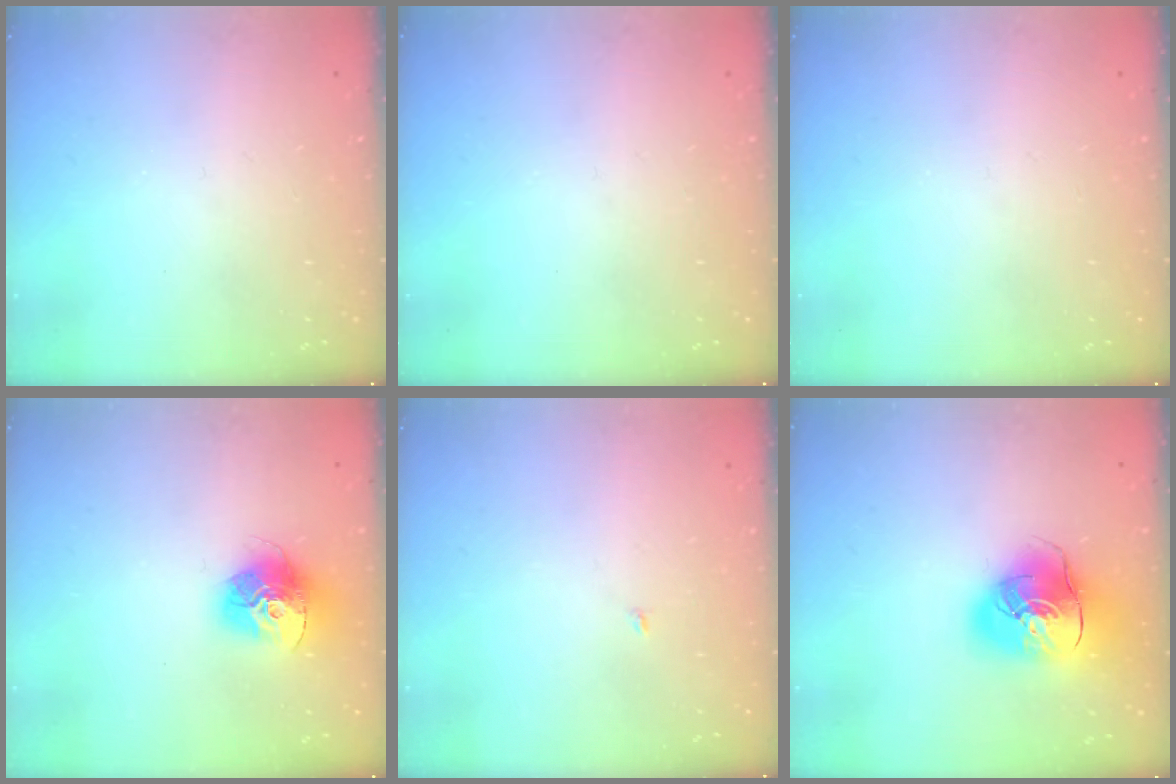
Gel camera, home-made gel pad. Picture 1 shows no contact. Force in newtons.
{"total": 0.0}
{"total": 0.0}
{"total": 15.2, "press": 15.2, "slide": 1.5}
{"total": 1.9, "press": 1.9, "slide": 0.2}
{"total": 16.3, "press": 16.1, "slide": 2.8}